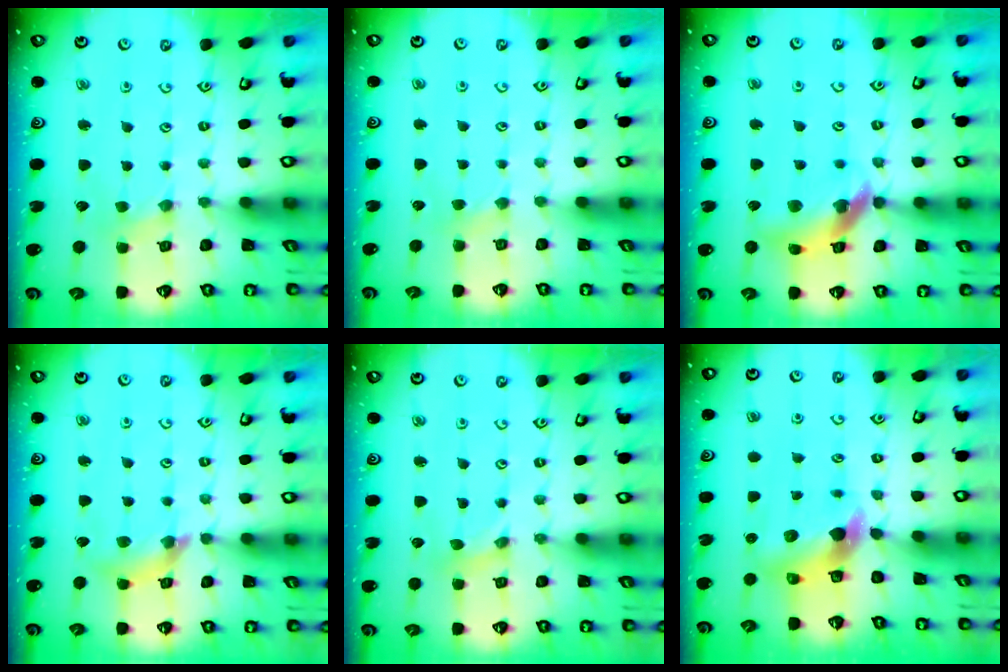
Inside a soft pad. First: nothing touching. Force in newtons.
{"total": 2.5, "press": 2.4, "slide": 0.4}
{"total": 14.0, "press": 13.9, "slide": 1.7}
{"total": 9.9, "press": 9.8, "slide": 1.1}
{"total": 0.0}
{"total": 6.3, "press": 6.3, "slide": 0.9}